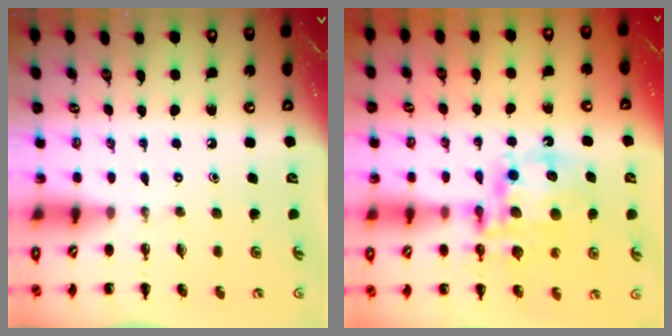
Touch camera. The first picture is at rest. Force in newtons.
{"total": 14.6, "press": 14.2, "slide": 3.4}